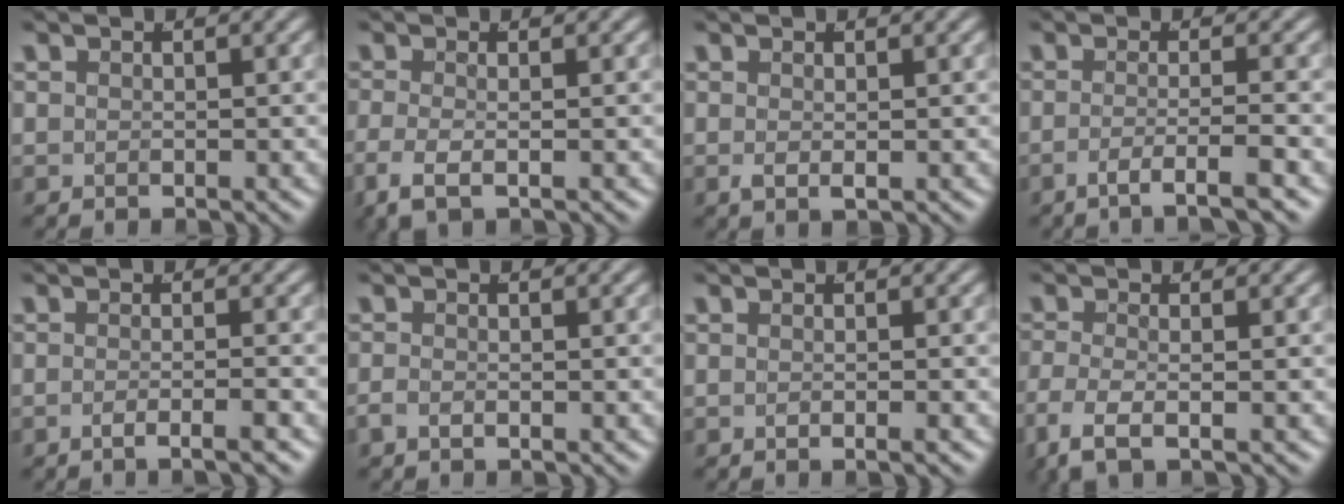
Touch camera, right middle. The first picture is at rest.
{"total": 2.1, "force": [-1.1, -0.1, 1.7], "torque": [-0.055, -0.010, -0.015]}
{"total": 1.1, "force": [-0.2, -0.7, 0.8], "torque": [-0.021, -0.003, 0.002]}
{"total": 4.0, "force": [-3.1, -0.7, 2.4], "torque": [-0.044, -0.002, -0.055]}
{"total": 2.5, "force": [-2.0, -1.0, 1.2], "torque": [-0.021, 0.011, -0.041]}
{"total": 1.1, "force": [-0.9, -0.4, 0.4], "torque": [-0.013, 0.002, -0.017]}
{"total": 1.2, "force": [-0.5, -1.0, 0.3], "torque": [-0.007, 0.007, -0.012]}
{"total": 2.6, "force": [-1.4, 0.1, 2.2], "torque": [-0.068, -0.014, -0.019]}